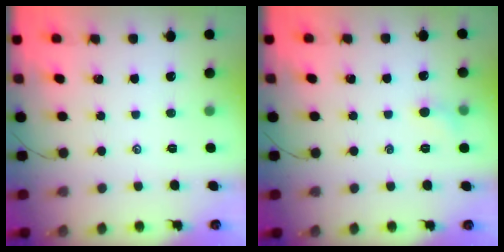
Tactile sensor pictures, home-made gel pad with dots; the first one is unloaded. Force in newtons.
{"total": 5.1, "press": 4.8, "slide": 1.6}